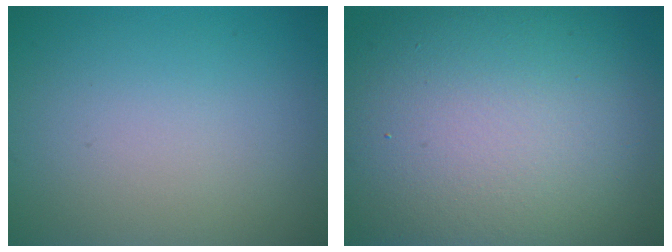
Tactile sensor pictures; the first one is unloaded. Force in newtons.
{"total": 16.4, "press": 16.4, "slide": 0.9}